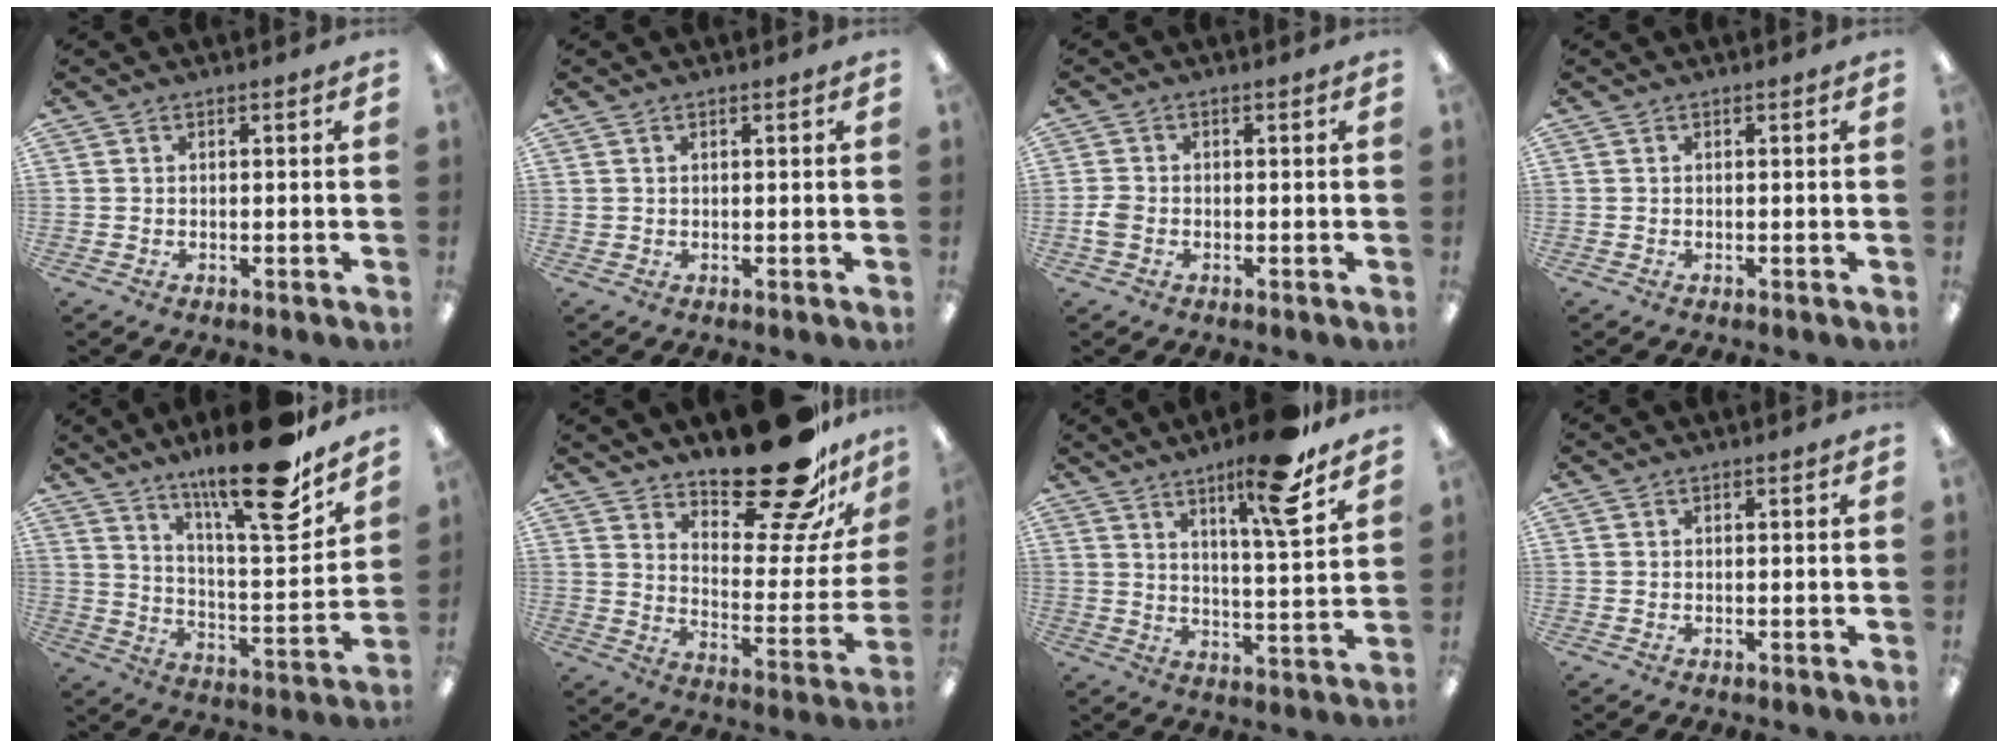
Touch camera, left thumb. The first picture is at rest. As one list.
[{"total": 0.8, "force": [0.5, 0.6, 0.3], "torque": [-0.008, 0.003, 0.008]}, {"total": 2.8, "force": [-0.8, 2.0, 1.7], "torque": [-0.035, 0.003, -0.016]}, {"total": 0.0}, {"total": 20.9, "force": [15.8, 4.0, 13.1], "torque": [-0.208, -0.109, 0.252]}, {"total": 23.7, "force": [19.0, 7.6, 12.0], "torque": [-0.141, -0.139, 0.310]}, {"total": 14.1, "force": [9.9, 1.6, 9.9], "torque": [-0.154, -0.057, 0.151]}, {"total": 0.0}]